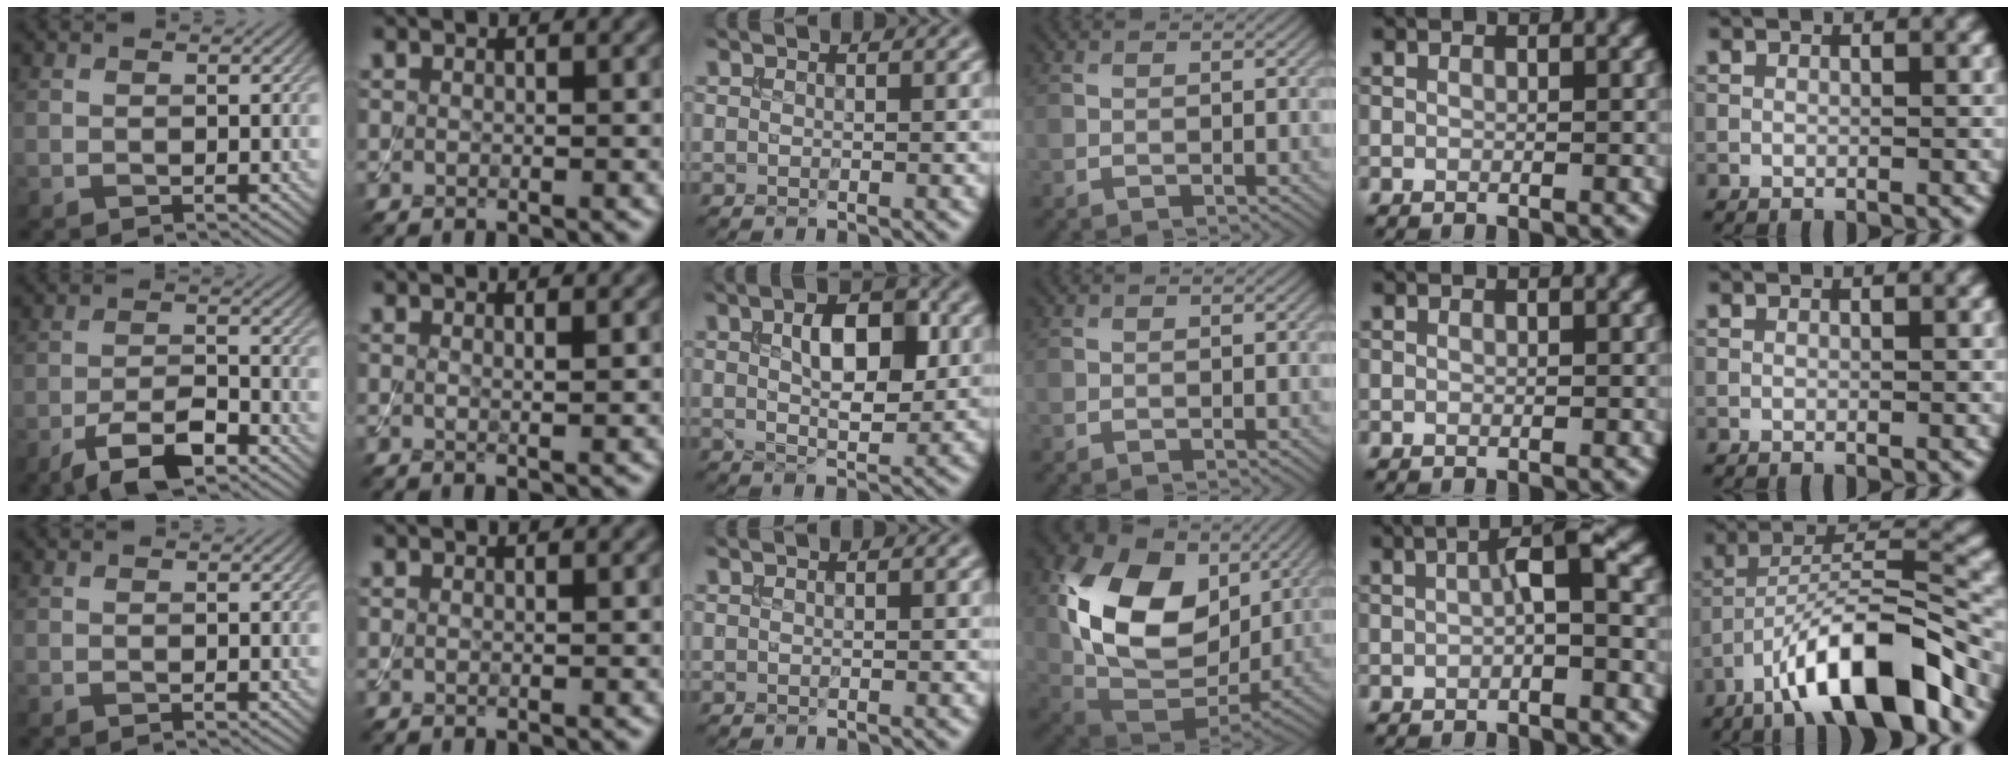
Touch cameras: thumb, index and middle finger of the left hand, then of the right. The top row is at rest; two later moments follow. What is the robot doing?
{"motion": "assemble", "object": "toy tower of hanoi"}